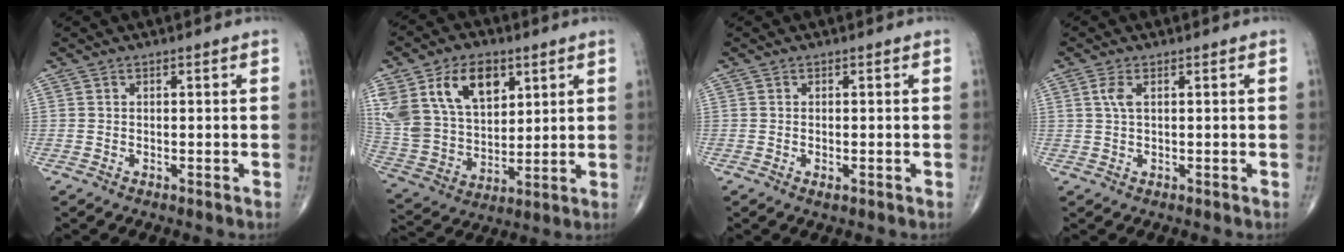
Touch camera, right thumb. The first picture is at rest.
{"total": 20.9, "force": [9.4, 13.6, 12.9], "torque": [-0.244, -0.010, 0.186]}
{"total": 1.0, "force": [-0.3, 0.4, 0.9], "torque": [-0.016, -0.004, -0.005]}
{"total": 2.4, "force": [0.8, 0.9, 2.0], "torque": [-0.050, 0.006, 0.022]}